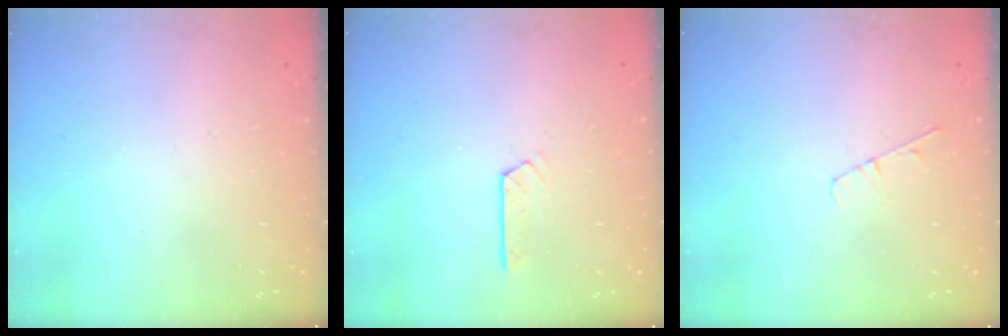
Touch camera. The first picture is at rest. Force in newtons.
{"total": 3.5, "press": 3.5, "slide": 0.3}
{"total": 3.1, "press": 3.1, "slide": 0.4}